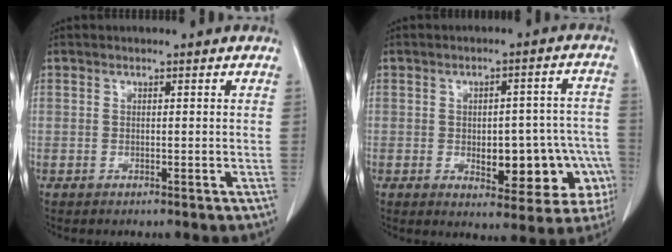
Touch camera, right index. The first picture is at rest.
{"total": 13.3, "force": [-4.0, 6.3, 11.1], "torque": [-0.101, 0.033, -0.038]}